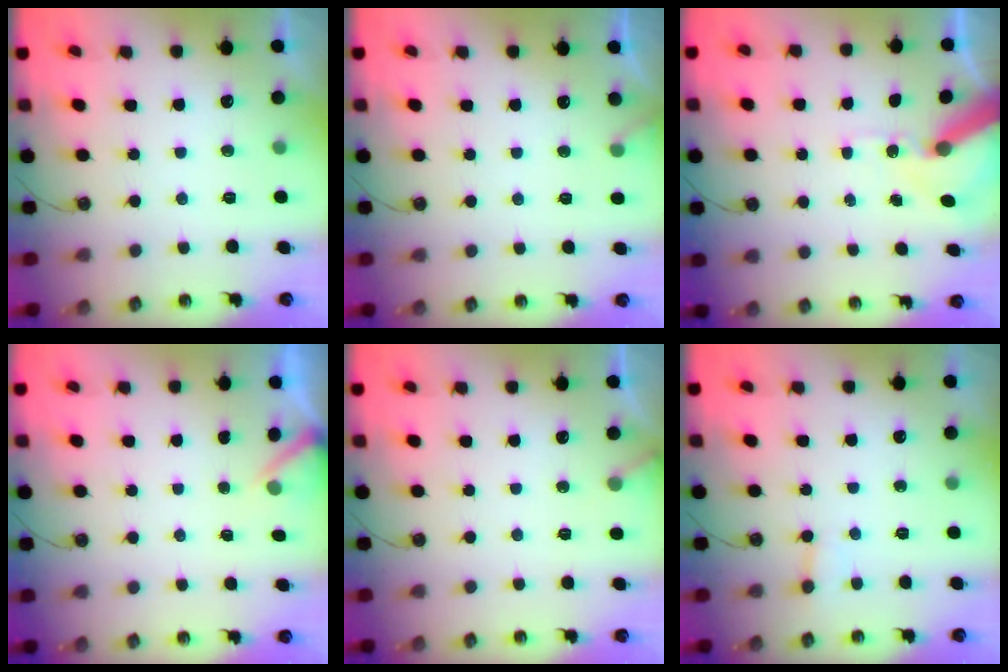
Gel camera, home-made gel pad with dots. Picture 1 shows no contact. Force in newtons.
{"total": 3.7, "press": 3.7, "slide": 0.2}
{"total": 11.6, "press": 11.4, "slide": 1.7}
{"total": 2.4, "press": 2.4, "slide": 0.3}
{"total": 2.4, "press": 2.4, "slide": 0.1}
{"total": 2.7, "press": 2.7, "slide": 0.2}